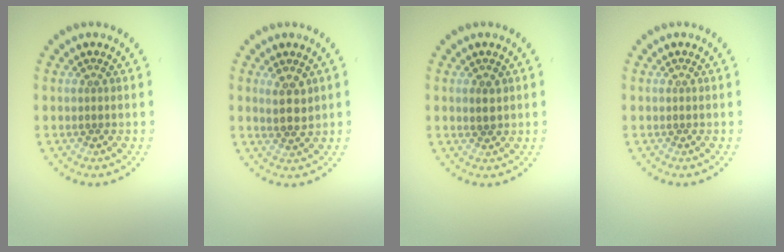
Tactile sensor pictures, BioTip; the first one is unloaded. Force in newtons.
{"total": 2.1, "press": 1.9, "slide": 0.7}
{"total": 1.3, "press": 1.2, "slide": 0.5}
{"total": 0.0}